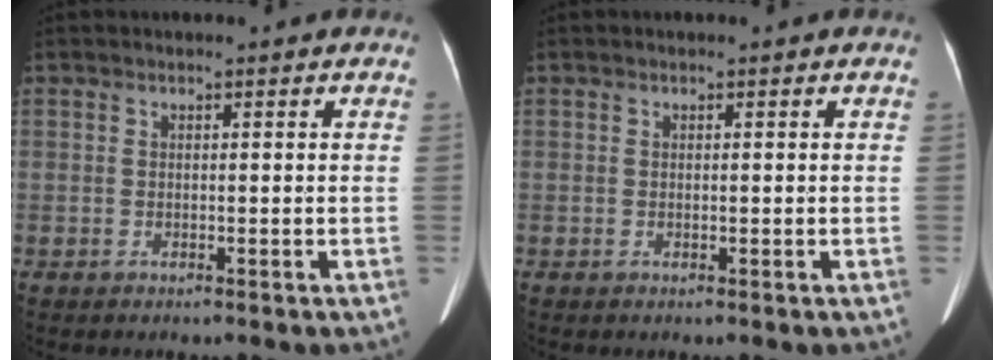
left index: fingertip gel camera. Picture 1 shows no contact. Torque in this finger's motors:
{"motor_torque": [-0.27, -0.09, -0.01, -0.01]}